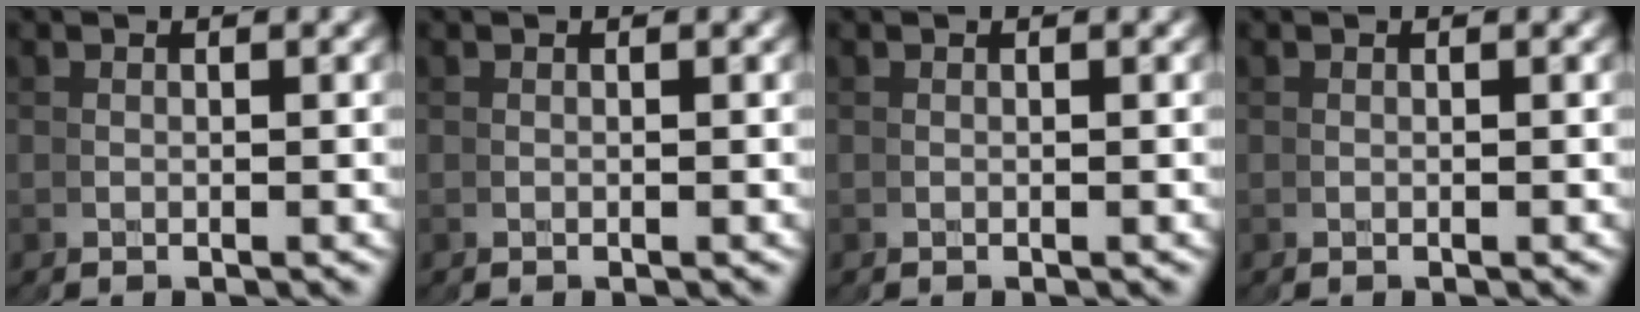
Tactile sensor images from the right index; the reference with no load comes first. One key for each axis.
{"total": 0.0}
{"total": 0.0}
{"total": 0.0}